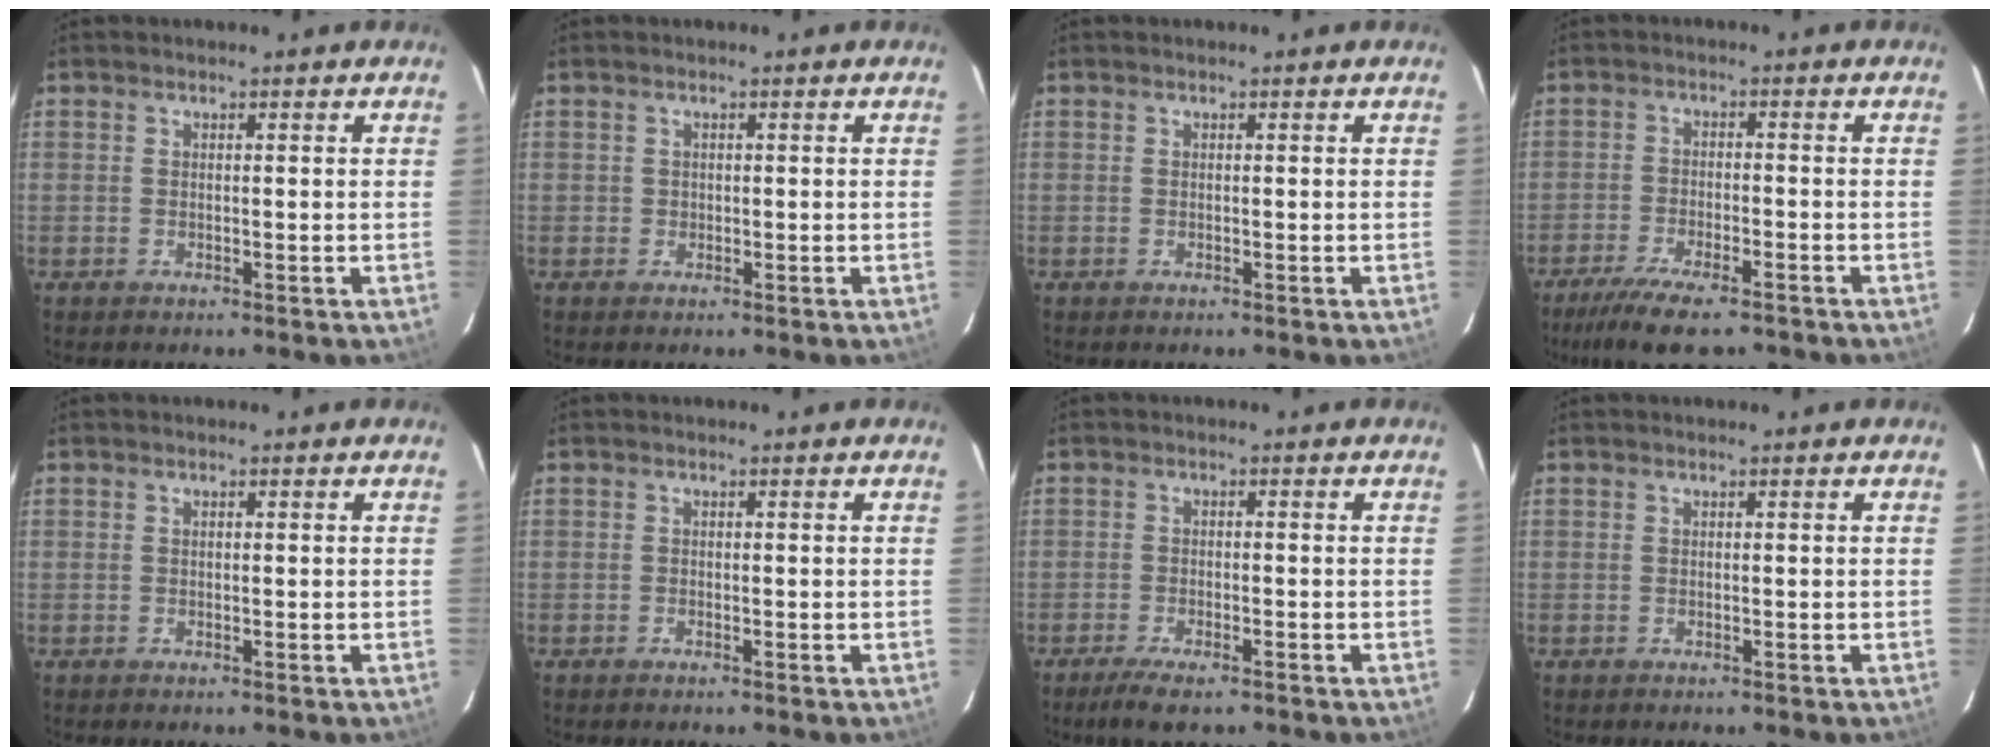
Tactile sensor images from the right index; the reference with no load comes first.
{"total": 0.8, "force": [0.0, 0.8, 0.0], "torque": [0.003, 0.001, 0.000]}
{"total": 0.0}
{"total": 10.7, "force": [-8.4, 2.7, 6.1], "torque": [-0.139, -0.027, -0.144]}
{"total": 0.0}
{"total": 0.0}
{"total": 5.5, "force": [-4.1, 1.4, 3.4], "torque": [-0.081, -0.014, -0.072]}
{"total": 0.0}